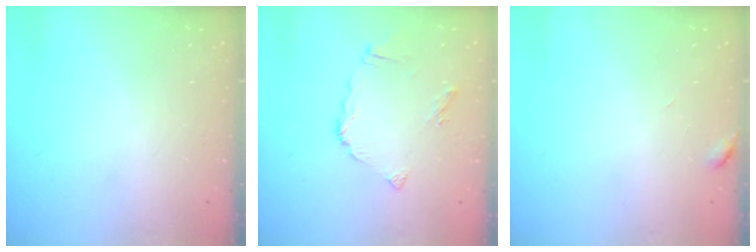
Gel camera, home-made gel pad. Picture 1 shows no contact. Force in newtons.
{"total": 7.6, "press": 7.6, "slide": 0.8}
{"total": 3.7, "press": 3.7, "slide": 0.3}